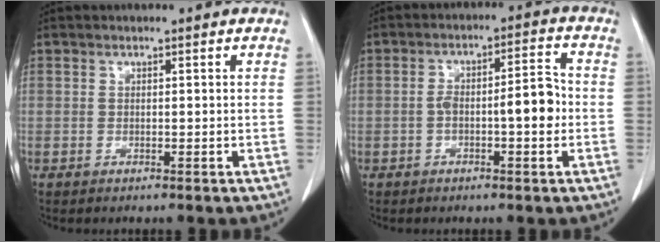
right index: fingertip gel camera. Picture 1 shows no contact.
{"total": 6.8, "force": [-1.4, 1.6, 6.5], "torque": [-0.107, 0.025, -0.021]}